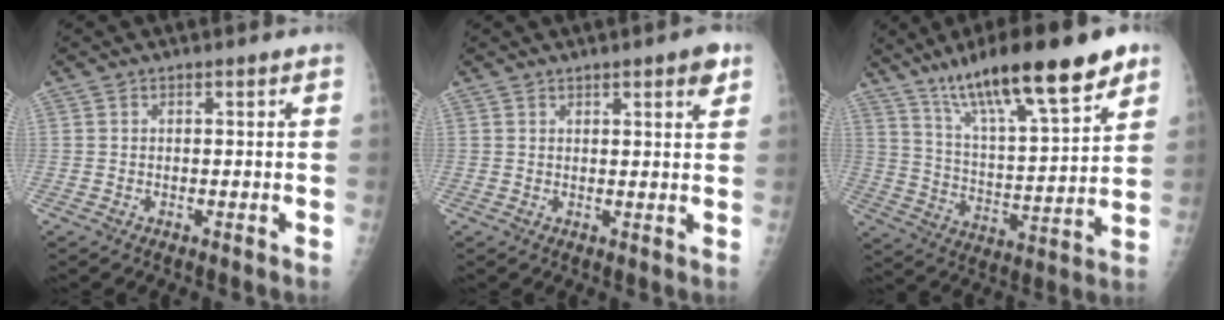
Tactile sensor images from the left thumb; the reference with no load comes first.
{"total": 4.0, "force": [2.4, 0.9, 3.0], "torque": [-0.032, -0.010, 0.028]}
{"total": 22.3, "force": [14.3, 5.1, 16.3], "torque": [-0.246, -0.047, 0.239]}